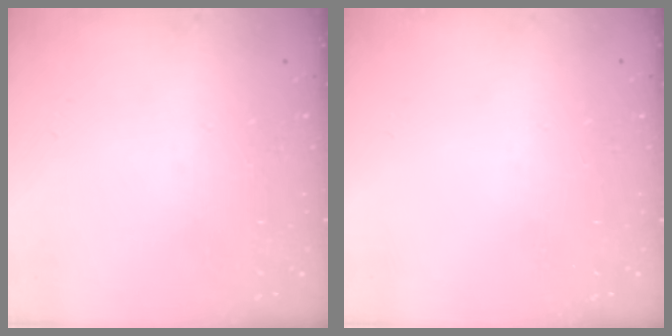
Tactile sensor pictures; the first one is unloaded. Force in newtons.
{"total": 0.0}